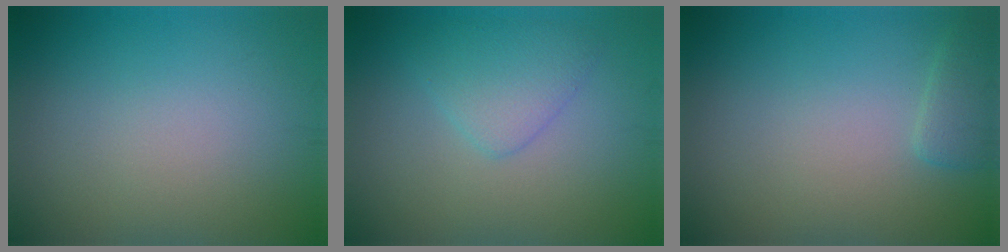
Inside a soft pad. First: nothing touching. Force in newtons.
{"total": 3.0, "press": 3.0, "slide": 0.0}
{"total": 1.6, "press": 1.5, "slide": 0.2}